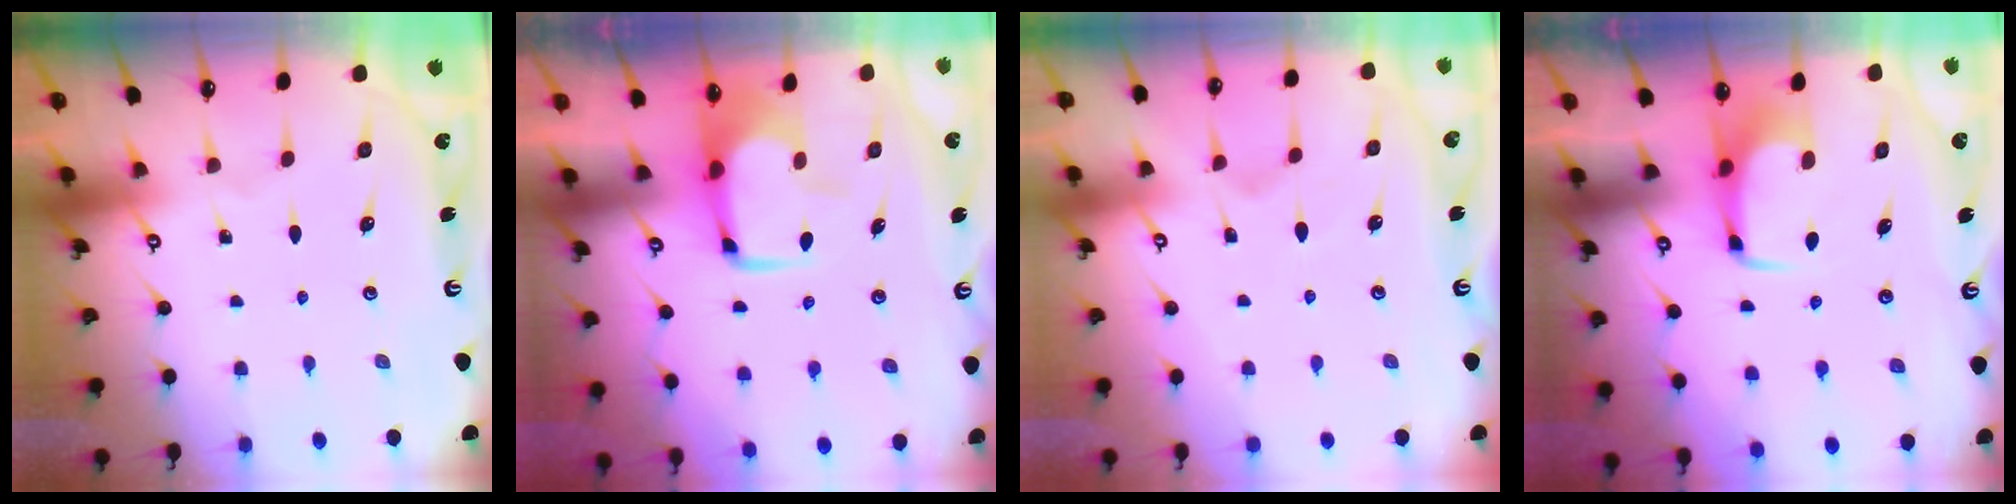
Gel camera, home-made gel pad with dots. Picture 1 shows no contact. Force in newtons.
{"total": 1.2, "press": 1.0, "slide": 0.6}
{"total": 2.7, "press": 2.5, "slide": 1.2}
{"total": 3.3, "press": 3.3, "slide": 0.4}